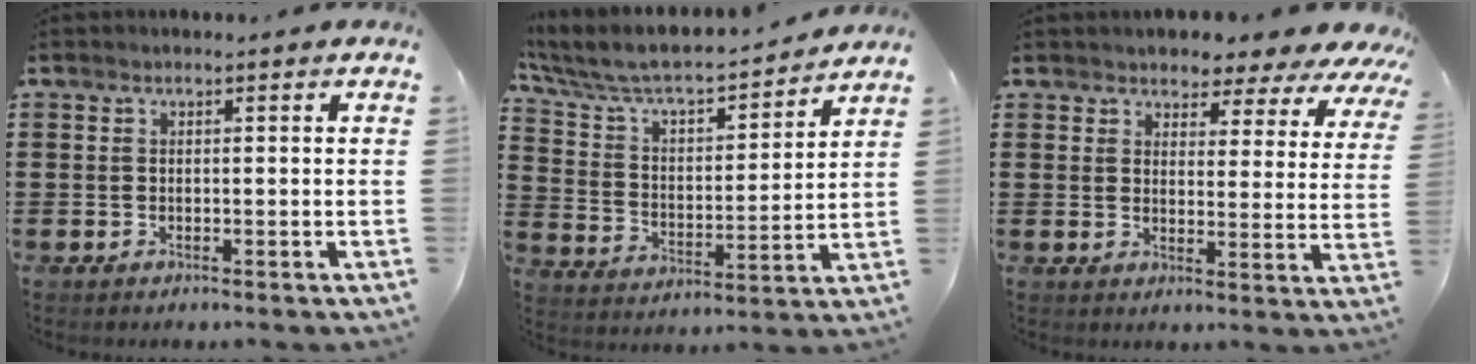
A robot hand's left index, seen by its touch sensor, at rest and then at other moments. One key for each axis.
{"total": 6.3, "fx": 5.6, "fy": 1.3, "fz": 2.6, "tx": -0.077, "ty": -0.043, "tz": 0.090}
{"total": 3.6, "fx": 3.3, "fy": 1.4, "fz": 0.6, "tx": -0.029, "ty": -0.020, "tz": 0.052}